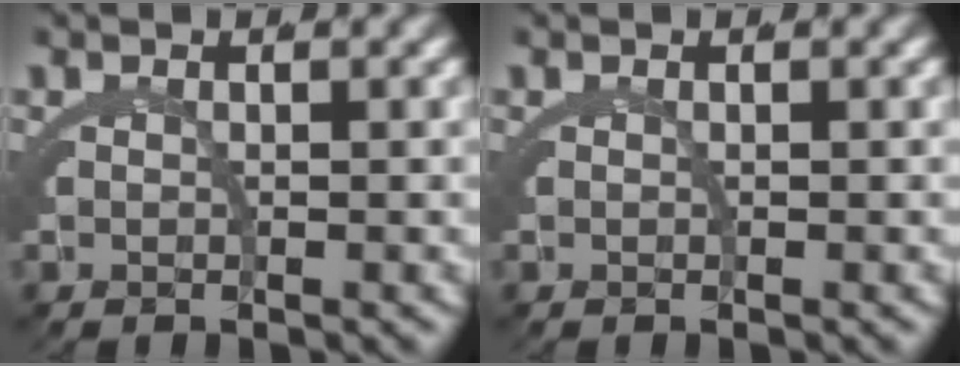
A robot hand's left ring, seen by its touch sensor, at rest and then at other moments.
{"total": 0.0}